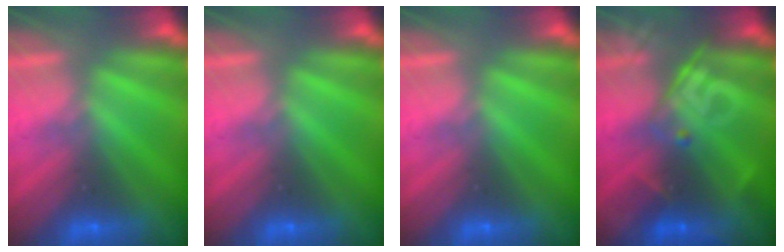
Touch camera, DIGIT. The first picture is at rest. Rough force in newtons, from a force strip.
{"total": 0.0}
{"total": 0.0}
{"total": 2.5}